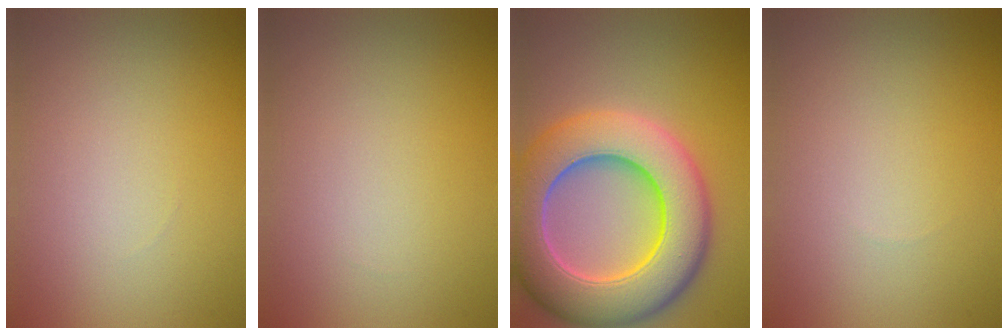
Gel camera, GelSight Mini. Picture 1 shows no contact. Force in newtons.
{"total": 0.0}
{"total": 11.3, "press": 11.3, "slide": 0.8}
{"total": 0.0}